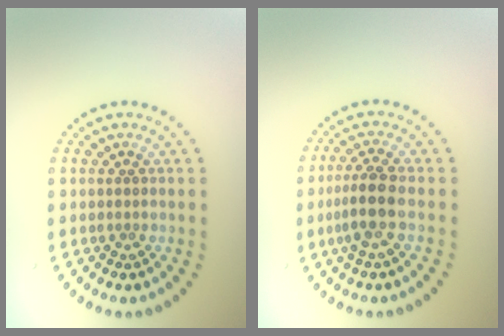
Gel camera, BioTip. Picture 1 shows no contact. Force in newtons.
{"total": 2.8, "press": 2.6, "slide": 1.2}